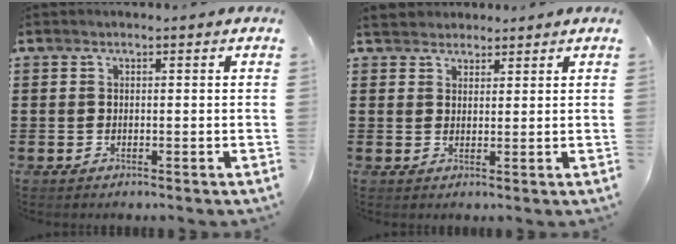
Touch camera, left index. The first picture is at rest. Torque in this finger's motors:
{"motor_torque": [1.14, -0.99, 1.05, 0.21]}